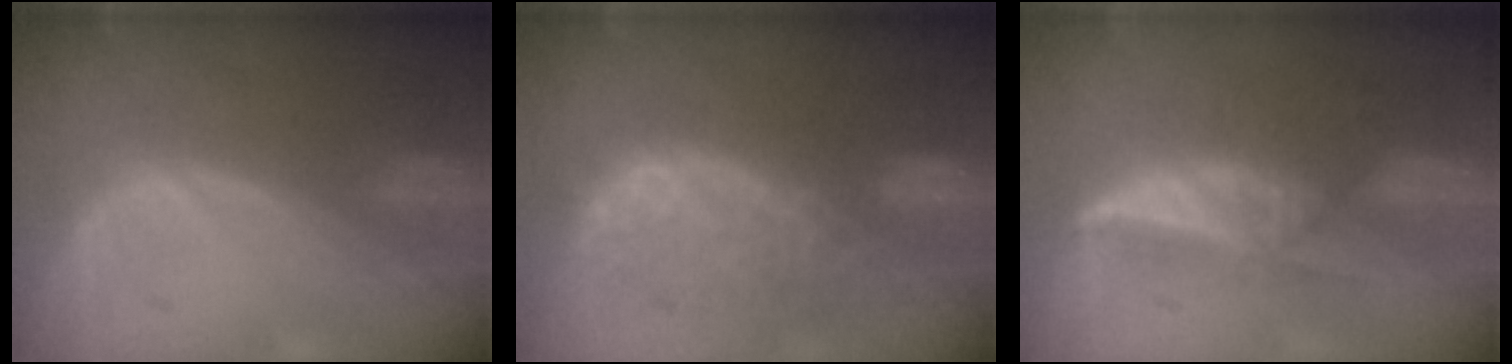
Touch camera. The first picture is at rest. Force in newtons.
{"total": 10.4, "press": 9.4, "slide": 4.6}
{"total": 6.1, "press": 5.5, "slide": 2.5}